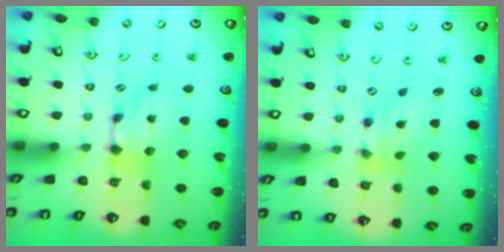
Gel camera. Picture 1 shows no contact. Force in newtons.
{"total": 3.2, "press": 2.7, "slide": 1.8}